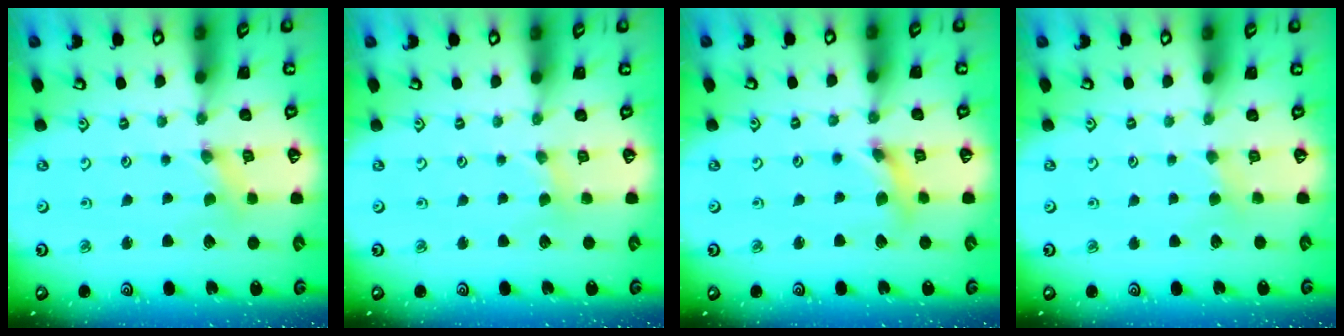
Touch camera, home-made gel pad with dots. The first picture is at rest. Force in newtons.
{"total": 1.2, "press": 1.1, "slide": 0.3}
{"total": 5.0, "press": 5.0, "slide": 0.5}
{"total": 2.8, "press": 2.7, "slide": 0.5}